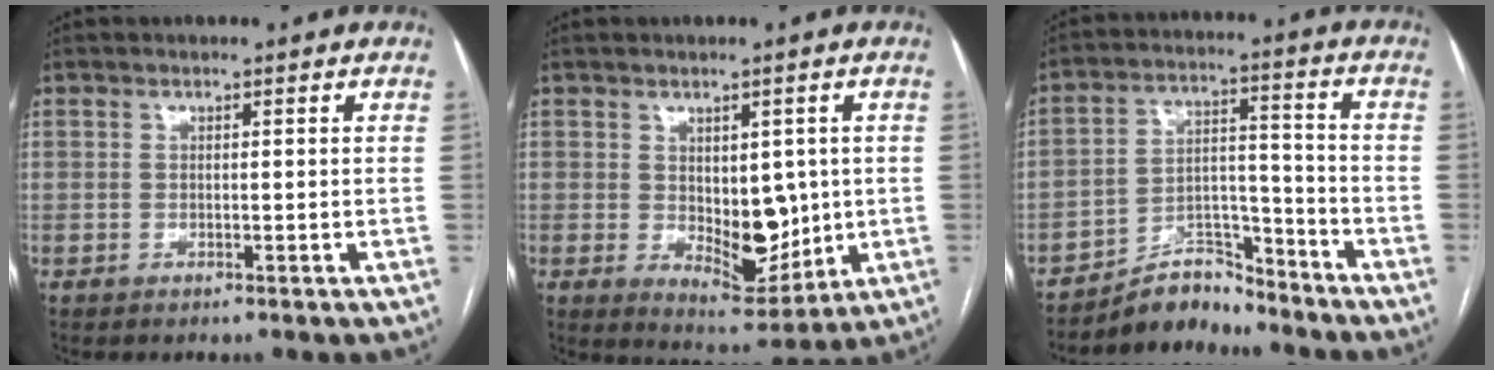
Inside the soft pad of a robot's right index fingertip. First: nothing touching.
{"total": 8.6, "force": [0.0, 4.5, 7.3], "torque": [-0.104, -0.006, 0.021]}
{"total": 7.6, "force": [-7.2, 2.3, 0.5], "torque": [-0.001, 0.038, -0.126]}